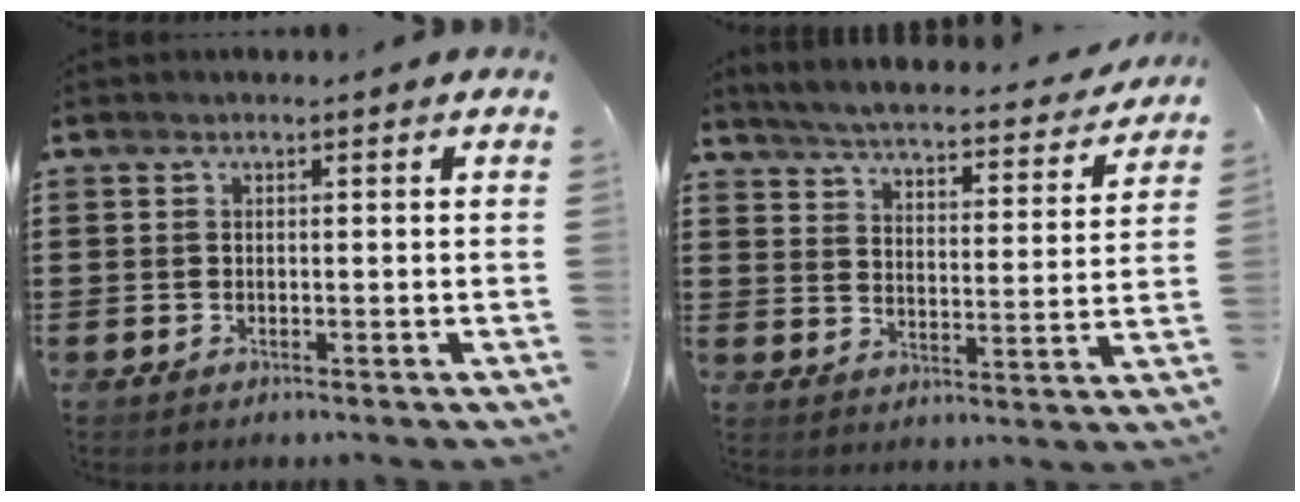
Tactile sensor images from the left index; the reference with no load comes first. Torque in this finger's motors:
{"motor_torque": [1.14, -0.99, 0.23, 0.10]}